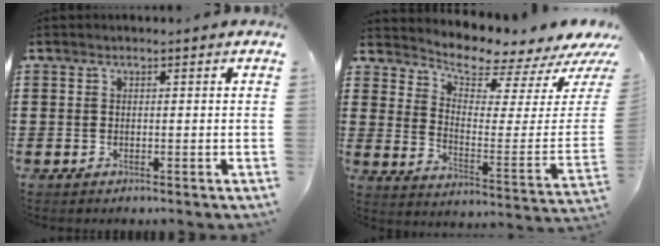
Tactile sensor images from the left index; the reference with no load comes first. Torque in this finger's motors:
{"motor_torque": [0.00, -2.14, 0.42, 0.02]}